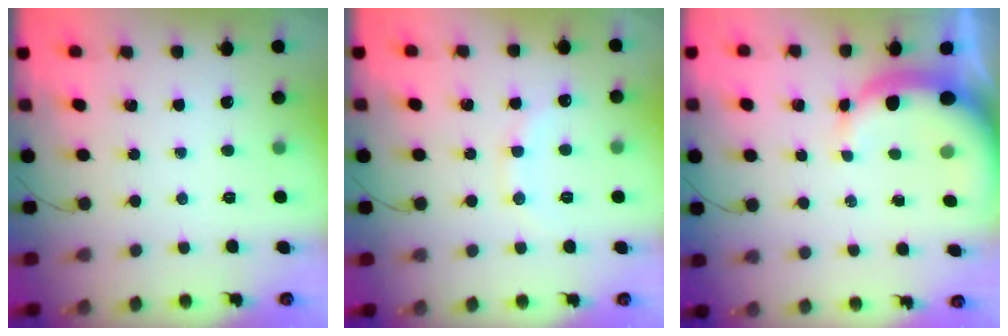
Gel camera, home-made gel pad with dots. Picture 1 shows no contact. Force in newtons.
{"total": 7.1, "press": 6.8, "slide": 1.8}
{"total": 9.1, "press": 8.9, "slide": 1.8}